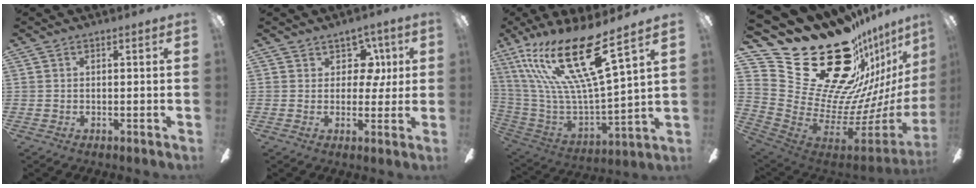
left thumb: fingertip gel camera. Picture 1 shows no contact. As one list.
[{"total": 7.2, "force": [3.0, 5.5, 3.6], "torque": [-0.038, -0.003, 0.051]}, {"total": 25.2, "force": [14.9, 5.4, 19.6], "torque": [-0.408, -0.095, 0.246]}, {"total": 35.9, "force": [21.3, 19.9, 21.0], "torque": [-0.319, -0.202, 0.453]}]